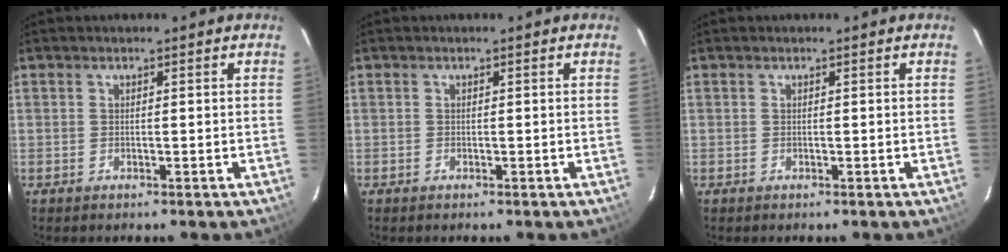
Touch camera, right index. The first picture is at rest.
{"total": 0.0}
{"total": 0.0}